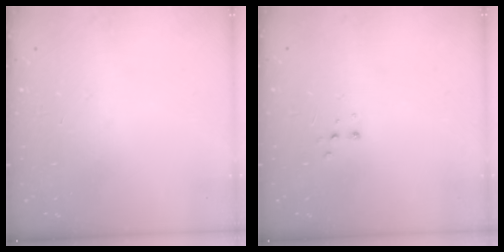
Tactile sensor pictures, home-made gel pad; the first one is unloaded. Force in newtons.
{"total": 2.7, "press": 2.7, "slide": 0.5}